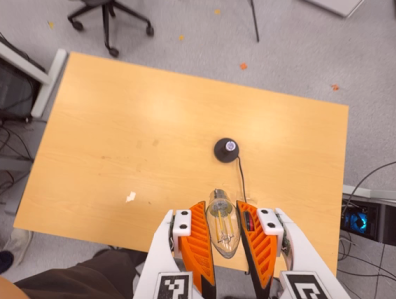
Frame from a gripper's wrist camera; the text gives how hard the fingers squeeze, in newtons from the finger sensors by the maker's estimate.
{"total": 12.3, "left": 13.4, "right": 11.2}